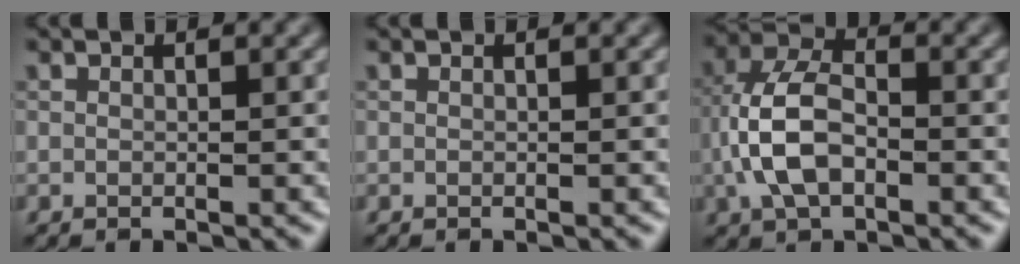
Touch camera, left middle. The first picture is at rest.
{"total": 0.0}
{"total": 6.0, "force": [-1.5, 3.4, 4.7], "torque": [-0.103, 0.009, -0.035]}